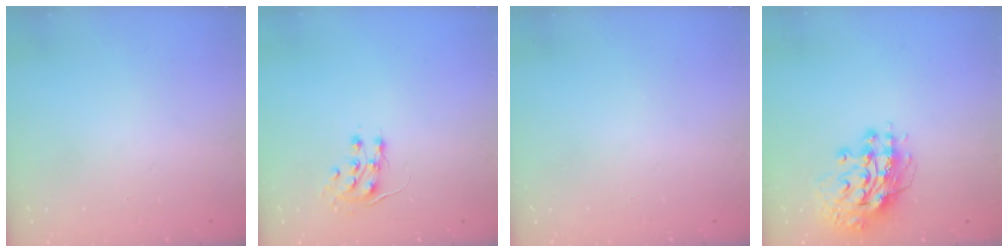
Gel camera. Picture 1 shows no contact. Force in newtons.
{"total": 7.4, "press": 7.4, "slide": 0.7}
{"total": 0.0}
{"total": 13.5, "press": 13.4, "slide": 1.5}